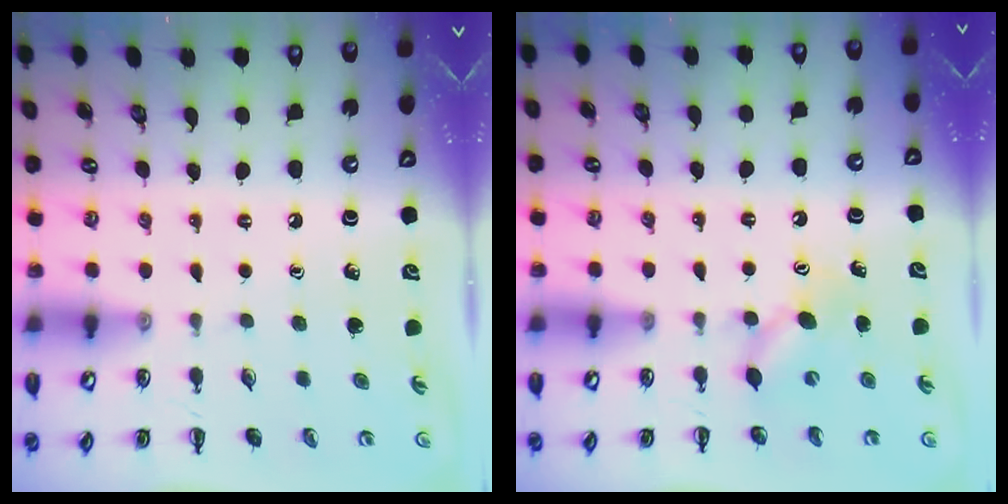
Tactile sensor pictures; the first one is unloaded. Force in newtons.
{"total": 6.0, "press": 5.9, "slide": 1.3}